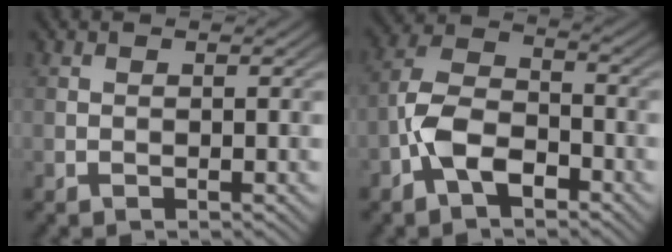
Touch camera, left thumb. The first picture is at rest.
{"total": 7.4, "force": [-3.7, 3.9, 5.1], "torque": [-0.100, 0.008, -0.089]}